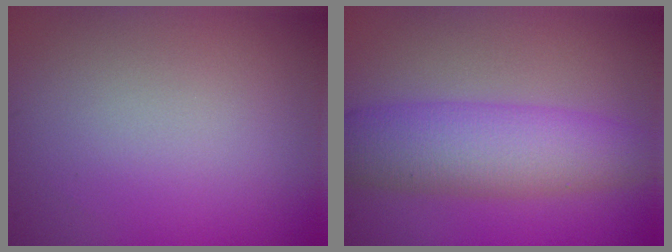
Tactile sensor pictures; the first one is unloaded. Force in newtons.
{"total": 6.4, "press": 6.4, "slide": 0.1}